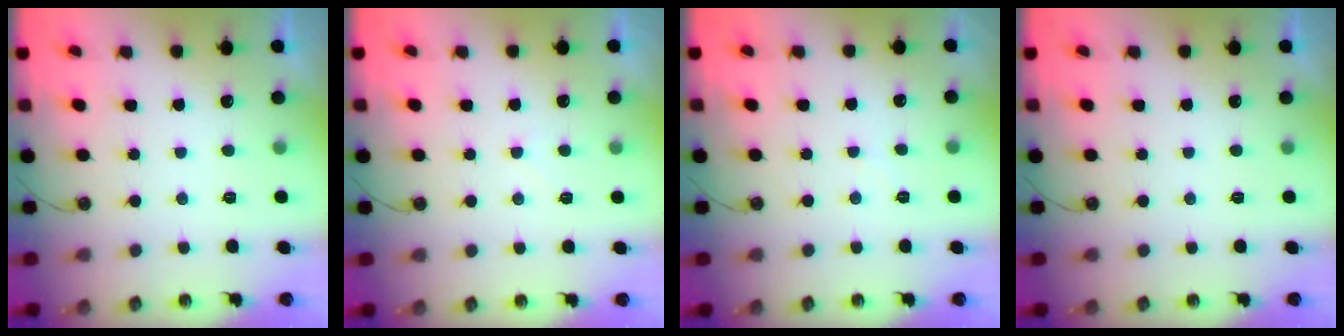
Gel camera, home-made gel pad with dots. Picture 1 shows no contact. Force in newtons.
{"total": 4.1, "press": 4.0, "slide": 0.6}
{"total": 4.1, "press": 4.0, "slide": 0.6}
{"total": 0.0}